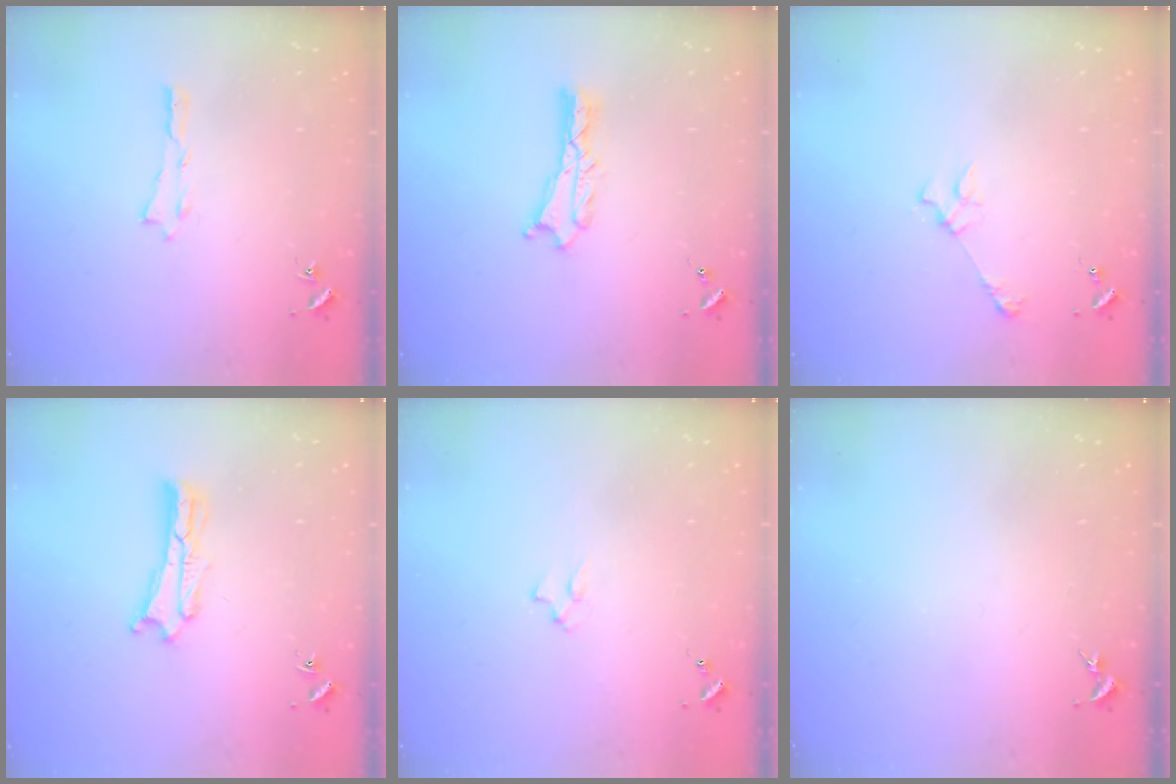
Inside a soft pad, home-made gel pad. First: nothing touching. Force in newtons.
{"total": 1.1, "press": 1.1, "slide": 0.2}
{"total": 2.4, "press": 2.4, "slide": 0.3}
{"total": 1.8, "press": 1.8, "slide": 0.3}
{"total": 1.3, "press": 1.3, "slide": 0.3}
{"total": 0.0}